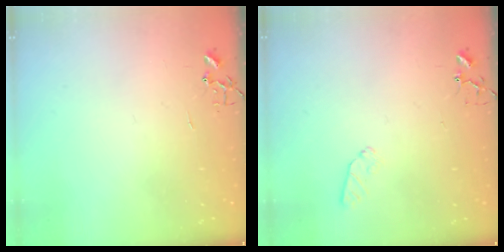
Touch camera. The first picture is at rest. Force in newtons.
{"total": 5.3, "press": 5.2, "slide": 0.7}